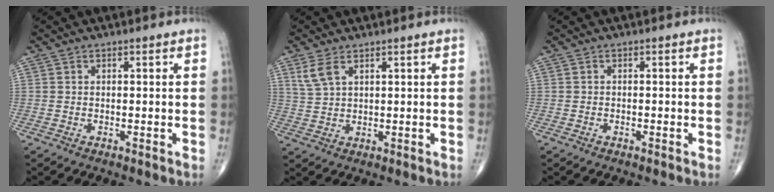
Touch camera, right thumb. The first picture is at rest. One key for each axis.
{"total": 3.8, "fx": 2.2, "fy": 1.7, "fz": 2.6, "tx": -0.060, "ty": 0.000, "tz": 0.055}
{"total": 0.0}